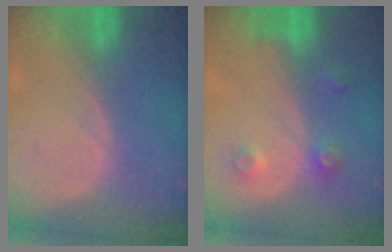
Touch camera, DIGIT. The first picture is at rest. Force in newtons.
{"total": 3.6, "press": 3.3, "slide": 1.4}